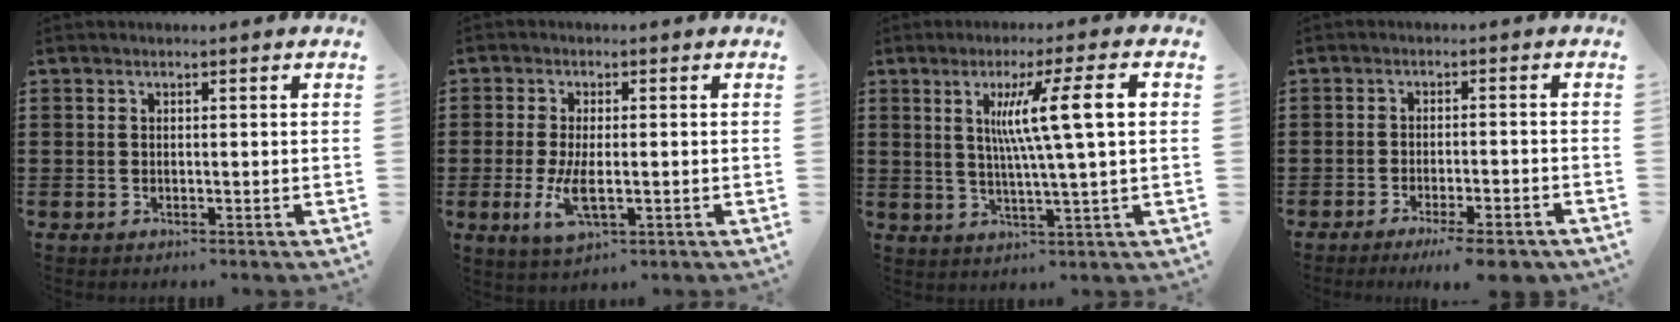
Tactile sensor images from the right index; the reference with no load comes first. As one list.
[{"total": 5.3, "force": [-1.0, 2.0, 4.8], "torque": [-0.109, -0.009, -0.023]}, {"total": 10.0, "force": [1.9, 0.0, 9.8], "torque": [-0.186, 0.004, 0.023]}, {"total": 4.2, "force": [-3.4, 0.0, 2.5], "torque": [-0.039, -0.008, -0.063]}]